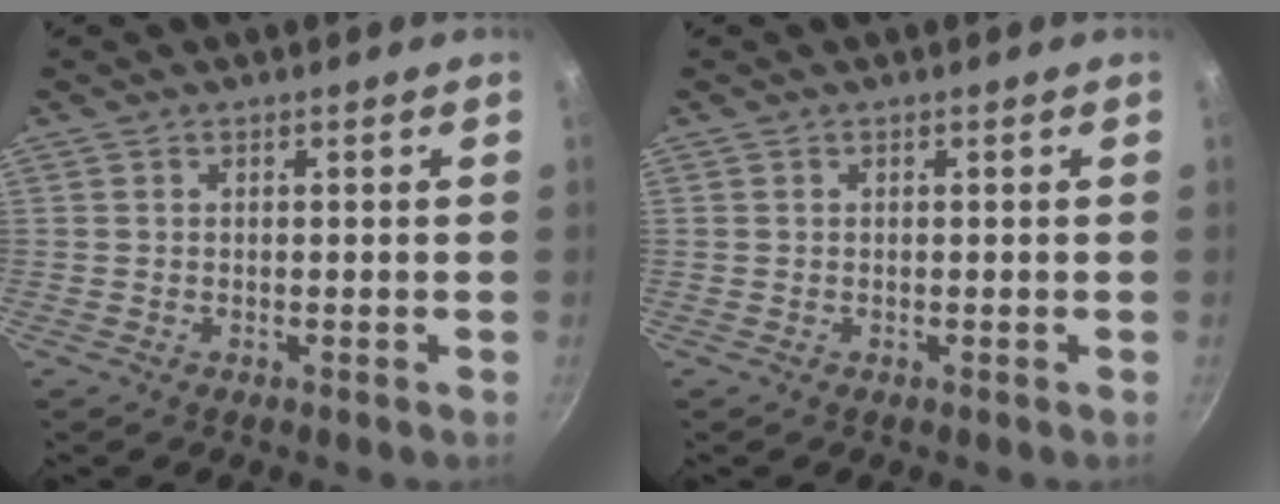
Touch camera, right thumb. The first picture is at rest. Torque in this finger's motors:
{"motor_torque": [-0.01, 0.00, 0.01, 0.00, 0.00]}